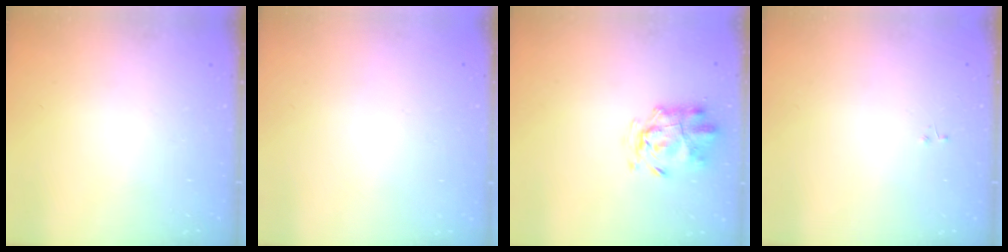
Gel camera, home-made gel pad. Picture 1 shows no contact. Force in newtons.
{"total": 1.7, "press": 1.7, "slide": 0.2}
{"total": 3.3, "press": 3.0, "slide": 1.3}
{"total": 0.0}